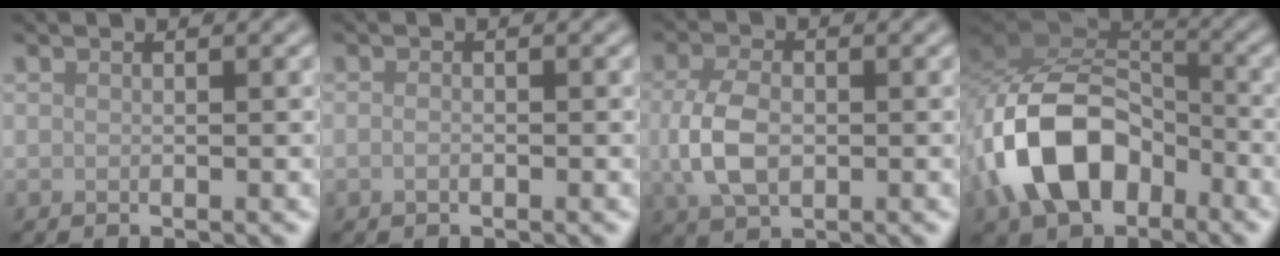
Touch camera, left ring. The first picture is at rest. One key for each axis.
{"total": 0.7, "fx": -0.3, "fy": 0.4, "fz": 0.5, "tx": -0.011, "ty": -0.001, "tz": -0.007}
{"total": 4.6, "fx": -0.3, "fy": 3.0, "fz": 3.5, "tx": -0.077, "ty": -0.003, "tz": -0.007}
{"total": 10.5, "fx": -4.5, "fy": 6.6, "fz": 6.8, "tx": -0.127, "ty": 0.016, "tz": -0.096}